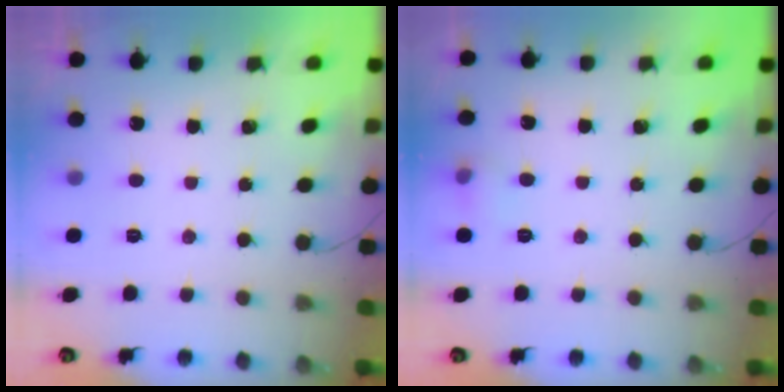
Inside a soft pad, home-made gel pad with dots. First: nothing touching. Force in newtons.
{"total": 5.5, "press": 5.2, "slide": 1.6}